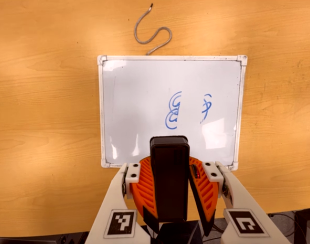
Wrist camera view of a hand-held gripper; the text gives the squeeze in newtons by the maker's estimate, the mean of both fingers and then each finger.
{"total": 10.0, "left": 9.7, "right": 10.4}